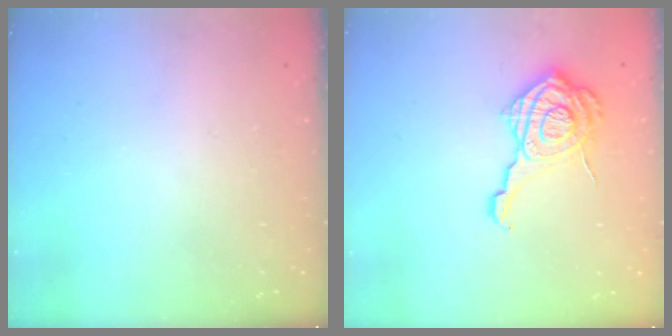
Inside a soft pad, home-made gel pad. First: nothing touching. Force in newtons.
{"total": 16.1, "press": 16.1, "slide": 1.2}